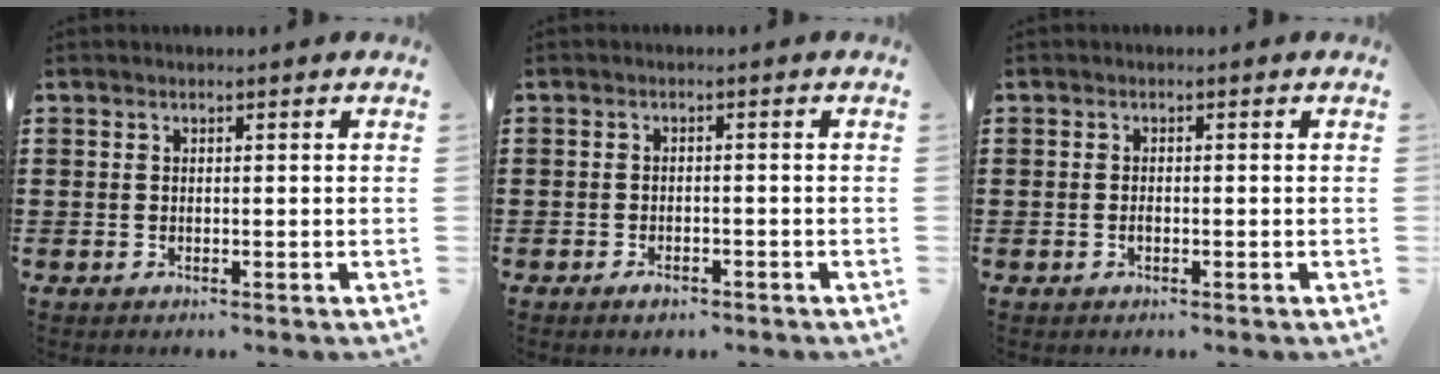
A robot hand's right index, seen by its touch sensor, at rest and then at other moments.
{"total": 1.5, "force": [-1.3, 0.5, 0.4], "torque": [-0.011, -0.002, -0.025]}
{"total": 0.8, "force": [-0.3, 0.3, 0.6], "torque": [-0.014, -0.005, -0.004]}